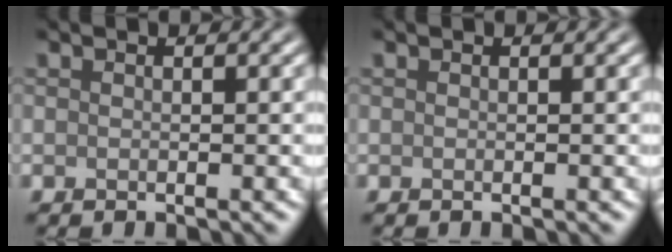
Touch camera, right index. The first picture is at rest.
{"total": 0.0}